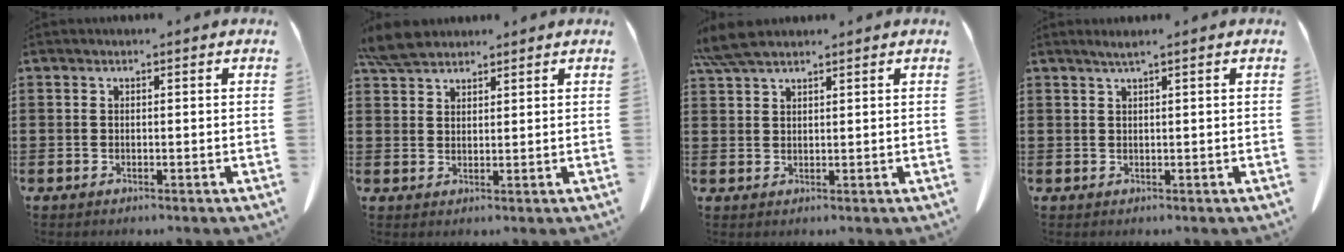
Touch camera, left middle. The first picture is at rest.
{"total": 4.8, "force": [4.2, 1.5, 1.9], "torque": [-0.049, -0.002, 0.082]}
{"total": 4.7, "force": [3.8, 0.9, 2.7], "torque": [-0.070, -0.004, 0.070]}
{"total": 1.4, "force": [0.9, -0.2, 1.0], "torque": [-0.020, -0.003, 0.017]}